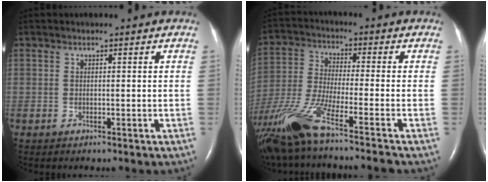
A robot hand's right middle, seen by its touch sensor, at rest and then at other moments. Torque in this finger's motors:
{"motor_torque": [1.10, -1.04, 0.52, 0.10]}